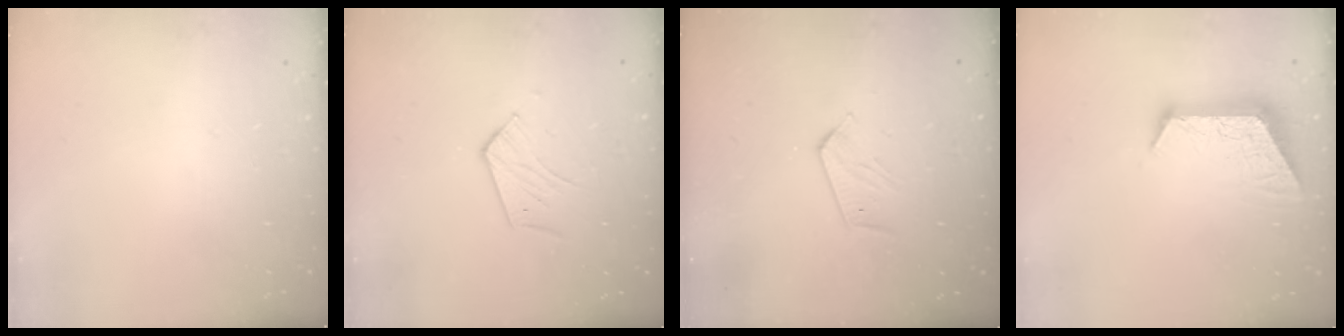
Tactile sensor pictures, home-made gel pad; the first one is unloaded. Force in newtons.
{"total": 4.7, "press": 4.7, "slide": 0.4}
{"total": 5.4, "press": 5.4, "slide": 0.5}
{"total": 9.6, "press": 9.6, "slide": 0.6}